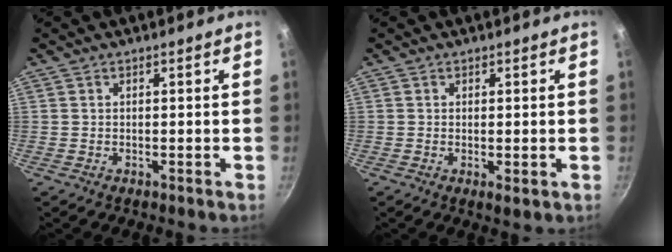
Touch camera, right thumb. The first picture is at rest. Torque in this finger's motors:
{"motor_torque": [-0.48, -0.14, -0.14, 0.00, 0.03]}